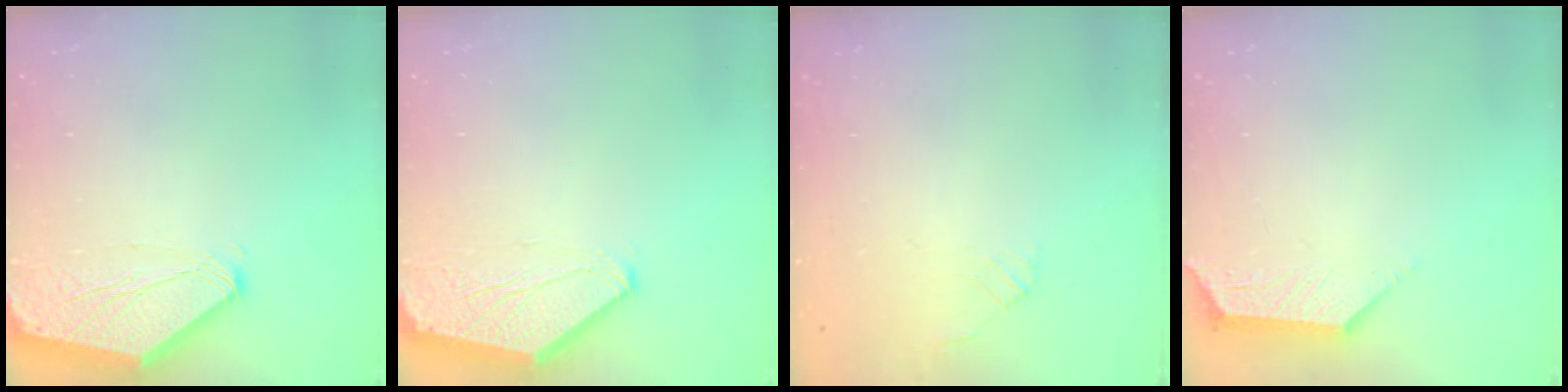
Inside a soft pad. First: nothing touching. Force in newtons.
{"total": 0.0}
{"total": 1.4, "press": 1.3, "slide": 0.4}
{"total": 2.1, "press": 2.0, "slide": 0.5}